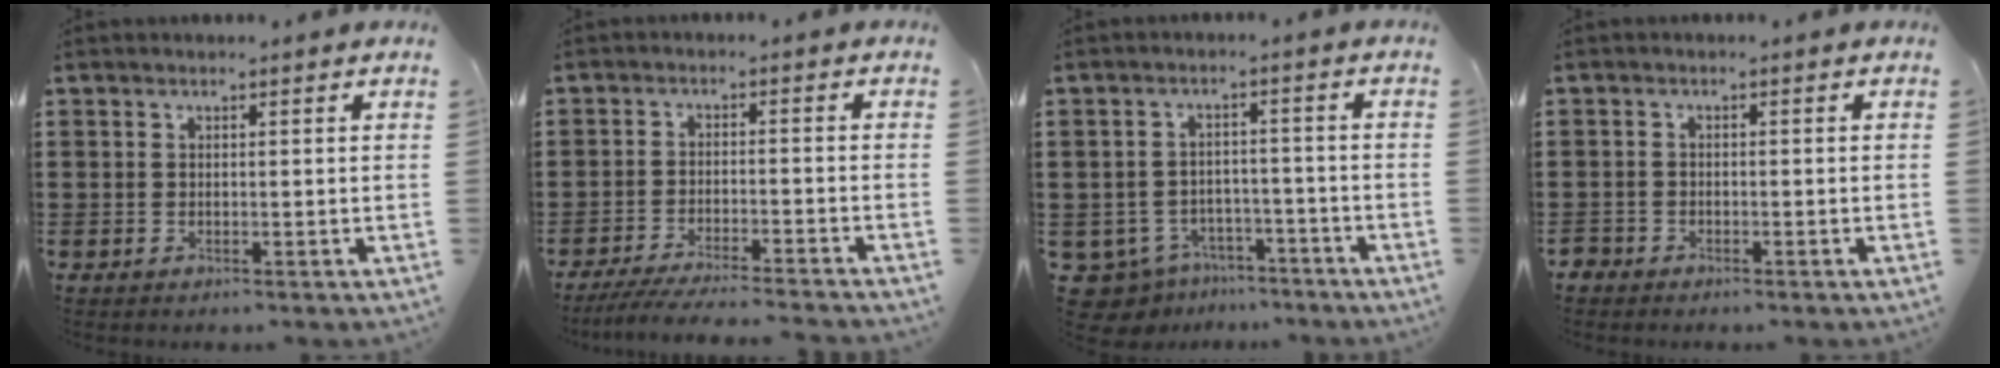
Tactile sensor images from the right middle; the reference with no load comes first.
{"total": 4.4, "force": [-4.1, -0.1, 1.6], "torque": [-0.032, -0.010, -0.080]}
{"total": 5.0, "force": [-4.5, 2.2, 0.7], "torque": [-0.039, 0.007, -0.095]}
{"total": 1.3, "force": [-1.2, 0.6, 0.0], "torque": [-0.012, -0.001, -0.030]}